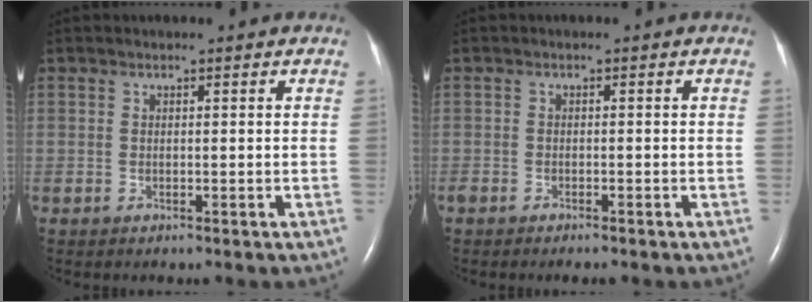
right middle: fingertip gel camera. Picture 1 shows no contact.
{"total": 1.7, "force": [-1.4, 0.4, 0.9], "torque": [-0.016, -0.002, -0.018]}